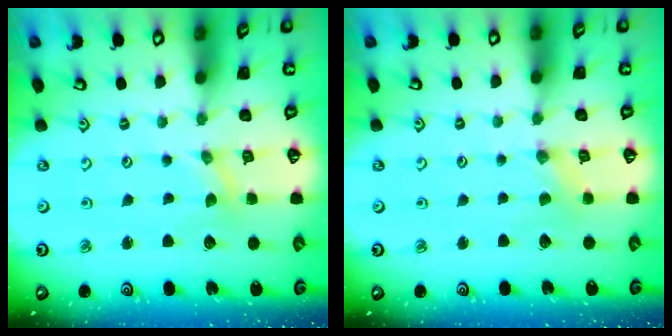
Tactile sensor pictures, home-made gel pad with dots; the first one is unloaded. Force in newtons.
{"total": 0.0}